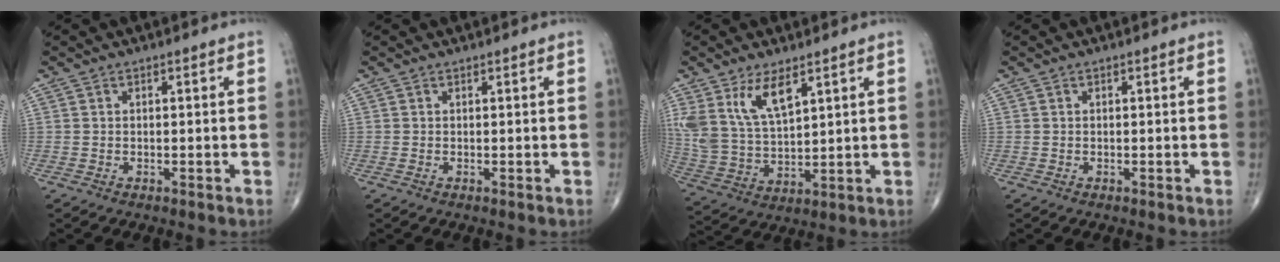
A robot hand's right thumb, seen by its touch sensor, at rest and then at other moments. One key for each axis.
{"total": 0.0}
{"total": 11.4, "fx": 6.2, "fy": 5.2, "fz": 8.0, "tx": -0.151, "ty": -0.025, "tz": 0.136}
{"total": 0.0}